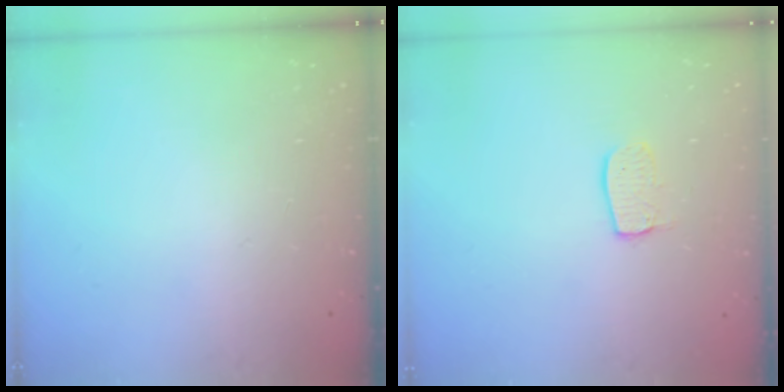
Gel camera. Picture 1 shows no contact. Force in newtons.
{"total": 7.1, "press": 7.1, "slide": 0.3}